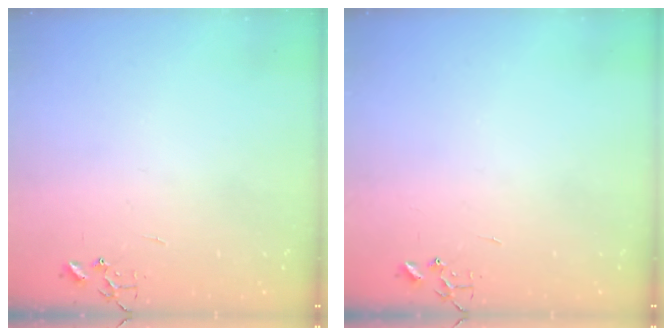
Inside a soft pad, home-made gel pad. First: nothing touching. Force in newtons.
{"total": 0.0}